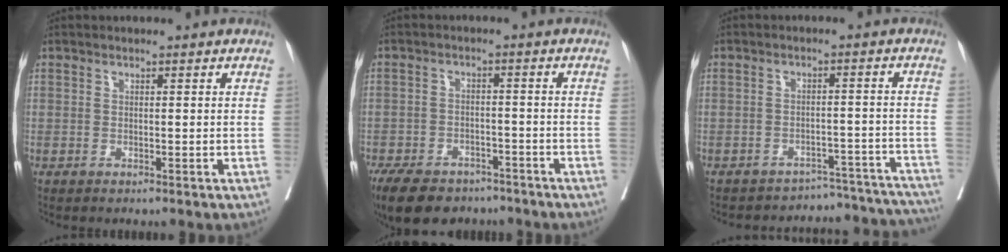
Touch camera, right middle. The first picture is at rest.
{"total": 13.0, "force": [-9.9, 6.3, 5.5], "torque": [-0.109, -0.007, -0.147]}
{"total": 16.5, "force": [-16.1, 3.4, 0.5], "torque": [-0.006, 0.035, -0.173]}